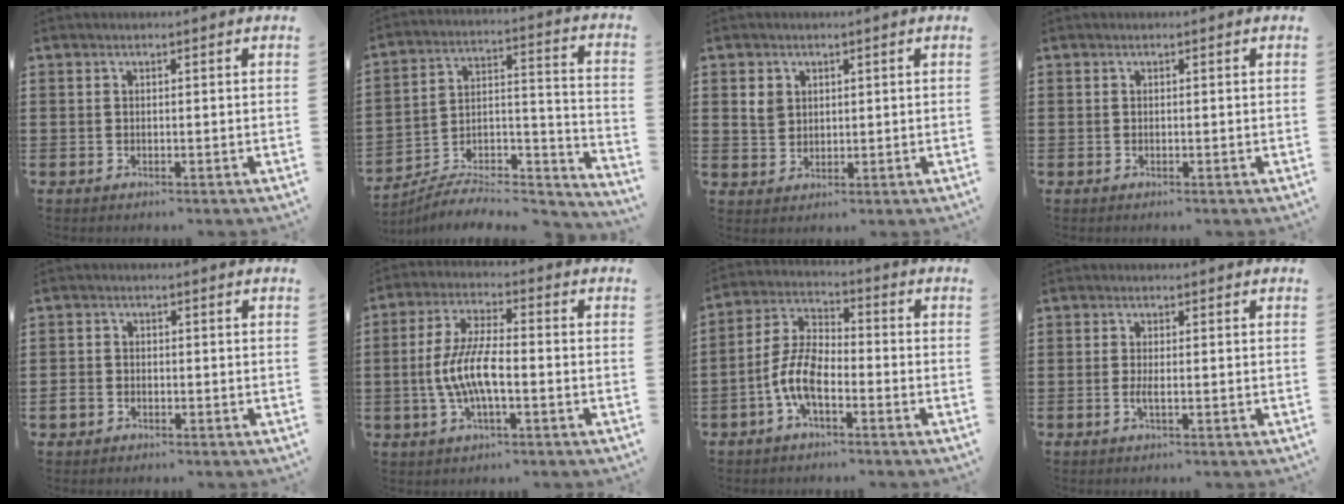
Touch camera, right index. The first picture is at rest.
{"total": 6.2, "force": [-5.7, 1.8, 2.0], "torque": [-0.023, 0.006, -0.110]}
{"total": 2.6, "force": [1.1, 2.2, 1.0], "torque": [-0.026, 0.008, 0.021]}
{"total": 0.0}
{"total": 1.9, "force": [-1.0, 1.5, 0.6], "torque": [-0.021, 0.000, -0.023]}
{"total": 7.8, "force": [-1.8, 2.5, 7.1], "torque": [-0.162, -0.009, -0.041]}
{"total": 7.7, "force": [-3.0, 3.4, 6.2], "torque": [-0.160, -0.006, -0.066]}
{"total": 1.7, "force": [-0.4, 0.2, 1.7], "torque": [-0.038, -0.006, -0.009]}